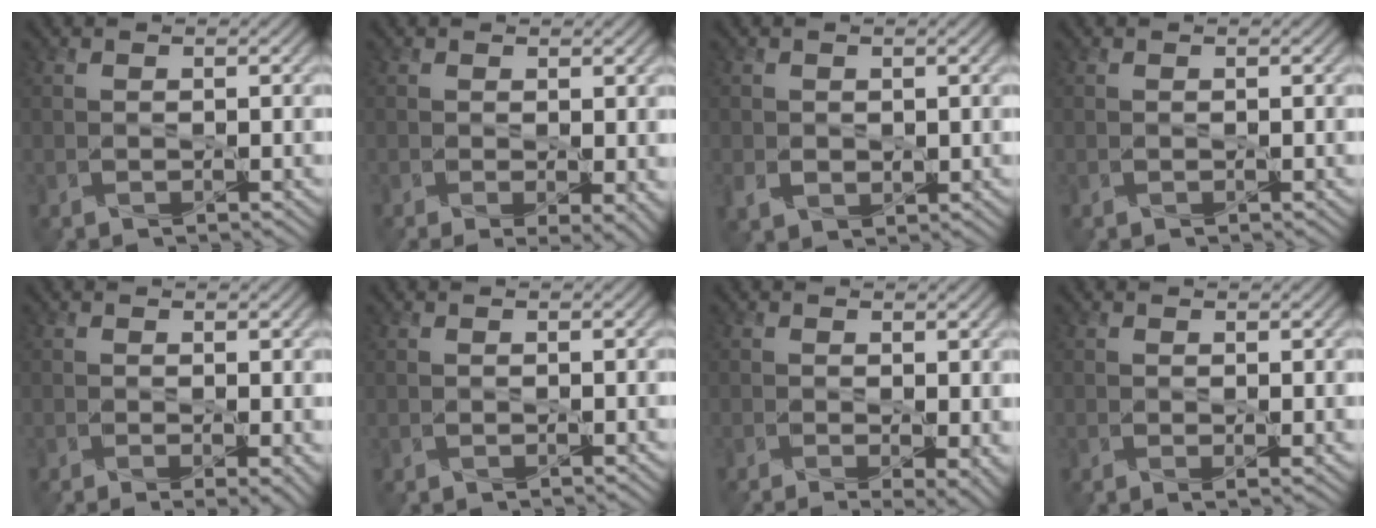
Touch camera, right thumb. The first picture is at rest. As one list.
[{"total": 3.1, "force": [-0.4, 1.0, 2.9], "torque": [-0.051, -0.010, -0.004]}, {"total": 2.3, "force": [0.2, 2.0, 1.1], "torque": [-0.030, -0.008, 0.005]}, {"total": 0.0}, {"total": 2.4, "force": [-0.6, 0.6, 2.3], "torque": [-0.042, -0.010, -0.007]}, {"total": 0.0}, {"total": 4.3, "force": [-1.3, 1.4, 3.9], "torque": [-0.060, -0.014, -0.012]}, {"total": 0.9, "force": [0.2, 0.1, 0.8], "torque": [-0.014, -0.004, 0.002]}]